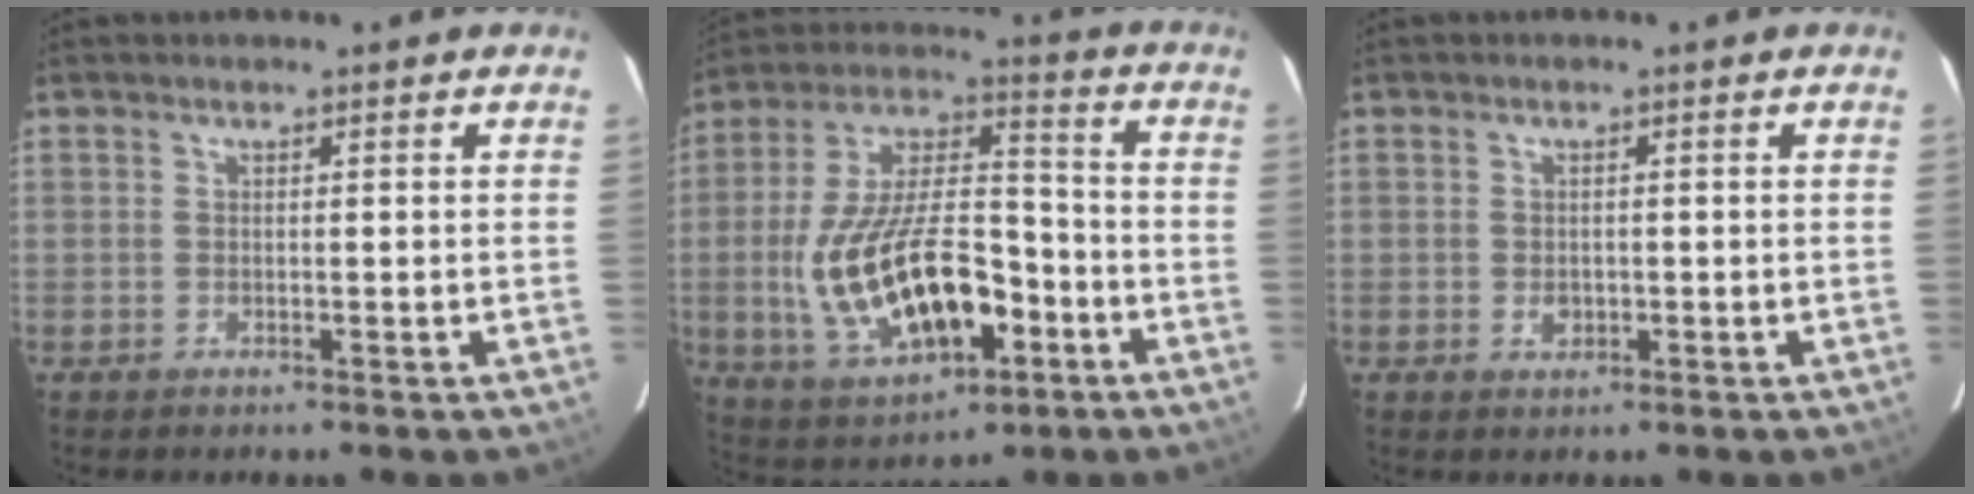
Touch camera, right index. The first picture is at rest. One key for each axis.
{"total": 21.7, "fx": -6.4, "fy": 10.2, "fz": 18.1, "tx": -0.376, "ty": 0.003, "tz": -0.089}
{"total": 1.9, "fx": -0.5, "fy": 1.6, "fz": 0.9, "tx": -0.013, "ty": 0.002, "tz": -0.005}